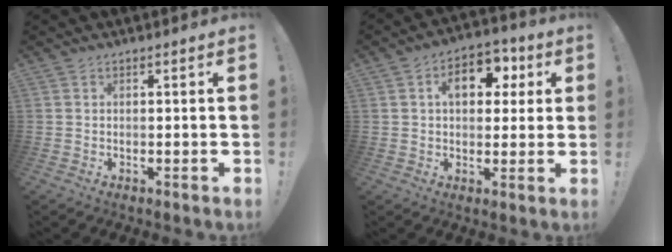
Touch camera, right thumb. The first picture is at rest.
{"total": 11.3, "force": [3.2, 7.4, 8.0], "torque": [-0.104, 0.004, 0.053]}